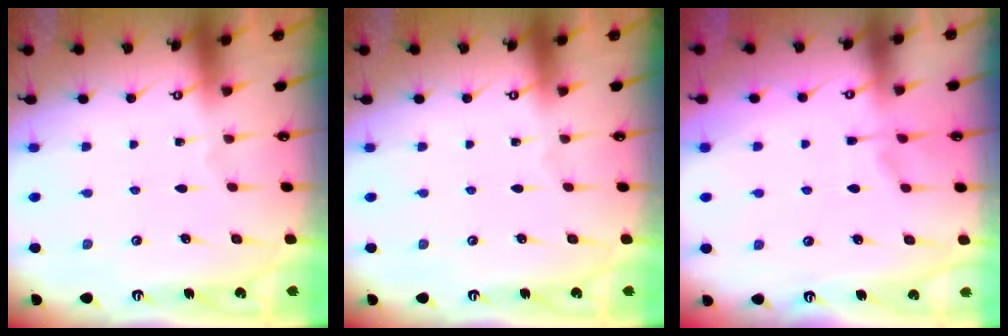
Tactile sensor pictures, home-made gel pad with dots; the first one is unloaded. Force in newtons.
{"total": 0.0}
{"total": 1.0, "press": 0.6, "slide": 0.8}